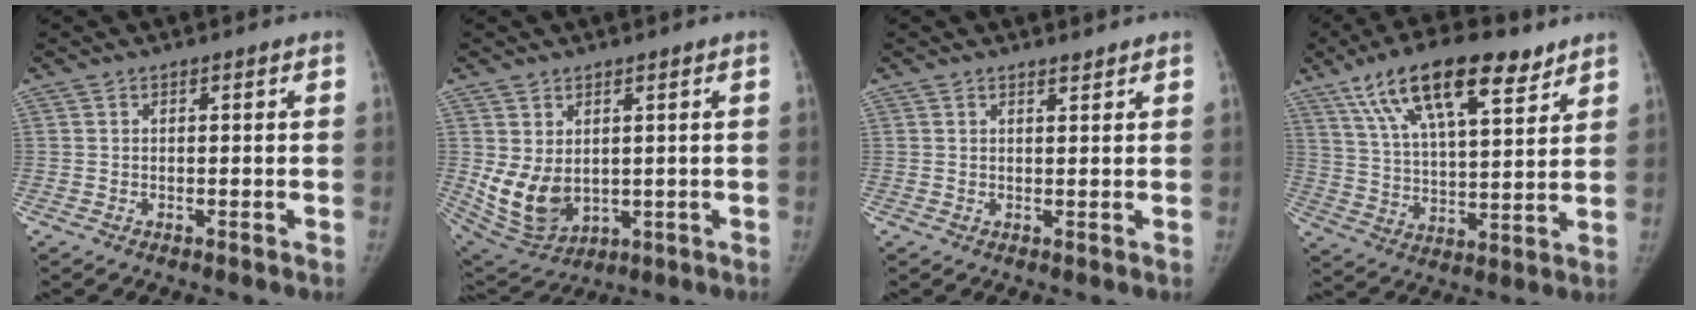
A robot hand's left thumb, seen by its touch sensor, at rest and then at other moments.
{"total": 9.9, "force": [0.8, 7.2, 6.8], "torque": [-0.117, -0.020, 0.042]}
{"total": 1.1, "force": [1.0, 0.2, 0.2], "torque": [-0.001, -0.010, 0.017]}
{"total": 18.9, "force": [11.4, 7.0, 13.4], "torque": [-0.206, -0.027, 0.201]}